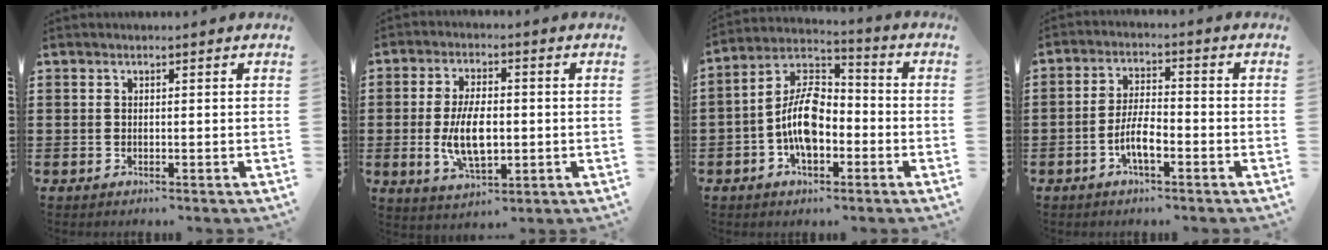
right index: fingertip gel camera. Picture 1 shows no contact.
{"total": 8.4, "force": [-0.9, 4.0, 7.3], "torque": [-0.154, -0.008, -0.023]}
{"total": 10.0, "force": [-2.8, 4.6, 8.5], "torque": [-0.200, -0.006, -0.058]}
{"total": 5.6, "force": [-2.3, 1.8, 4.7], "torque": [-0.107, 0.000, -0.050]}